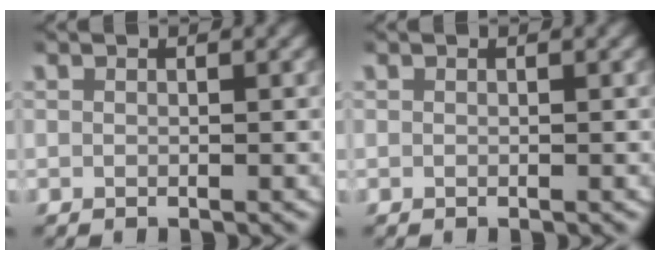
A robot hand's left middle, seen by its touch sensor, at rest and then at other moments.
{"total": 0.0}